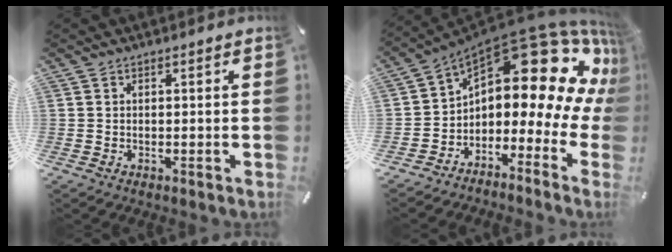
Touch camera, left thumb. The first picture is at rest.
{"total": 17.9, "force": [9.2, 8.9, 12.6], "torque": [-0.175, -0.085, 0.151]}